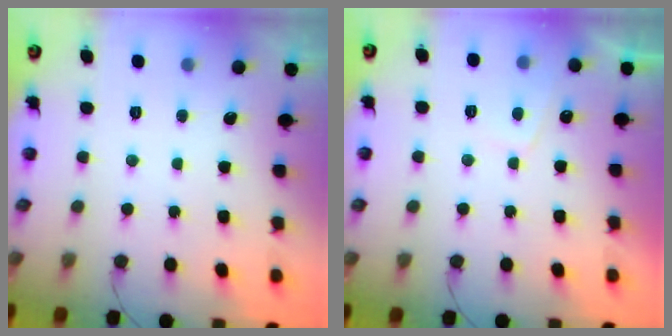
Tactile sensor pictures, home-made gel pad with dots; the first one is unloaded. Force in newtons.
{"total": 1.8, "press": 1.7, "slide": 0.7}